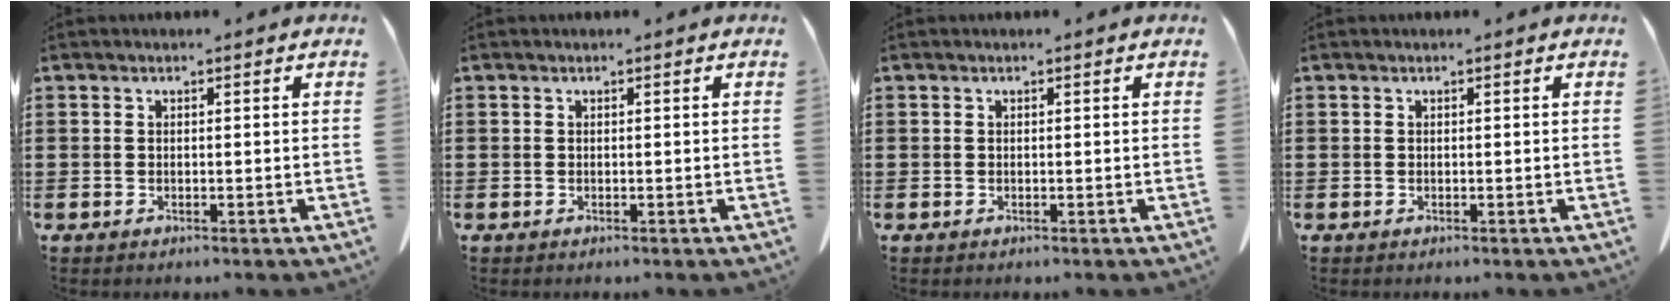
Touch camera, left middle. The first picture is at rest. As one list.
[{"total": 0.0}, {"total": 0.0}, {"total": 0.0}]